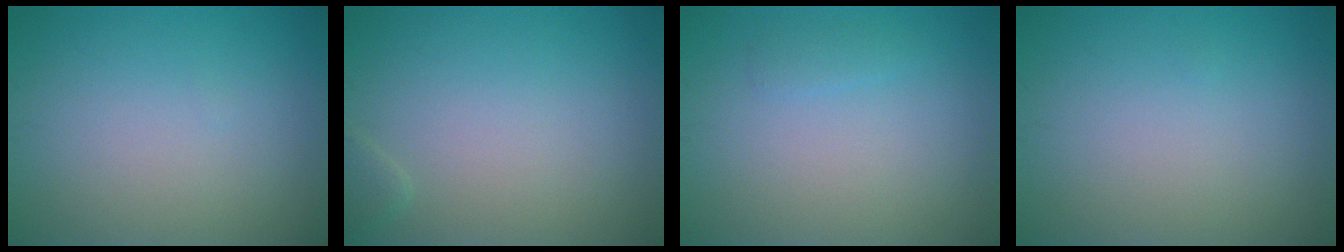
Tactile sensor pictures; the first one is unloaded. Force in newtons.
{"total": 0.8, "press": 0.8, "slide": 0.1}
{"total": 0.8, "press": 0.8, "slide": 0.0}
{"total": 0.0}